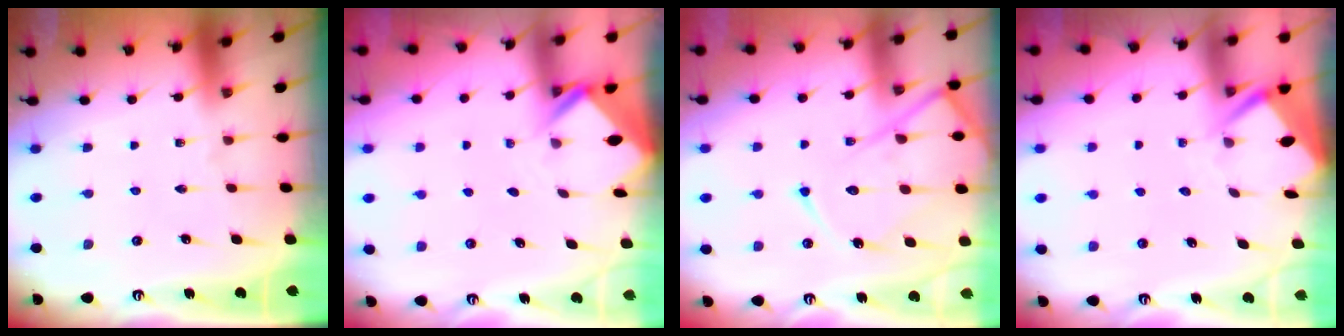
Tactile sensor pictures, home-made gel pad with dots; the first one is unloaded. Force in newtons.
{"total": 2.3, "press": 2.3, "slide": 0.1}
{"total": 14.6, "press": 14.5, "slide": 1.5}
{"total": 3.4, "press": 3.3, "slide": 0.3}